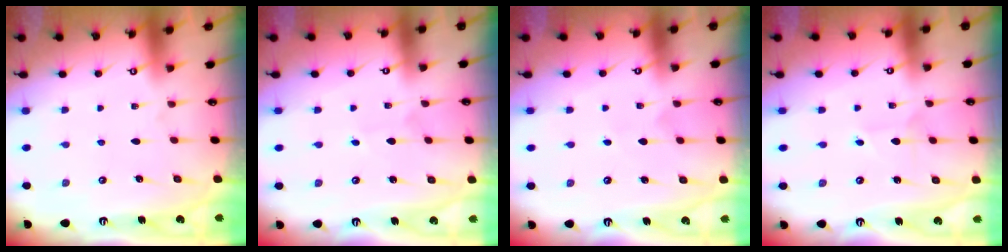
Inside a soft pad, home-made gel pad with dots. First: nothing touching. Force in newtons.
{"total": 1.7, "press": 1.7, "slide": 0.1}
{"total": 3.0, "press": 3.0, "slide": 0.3}
{"total": 2.4, "press": 2.3, "slide": 0.2}